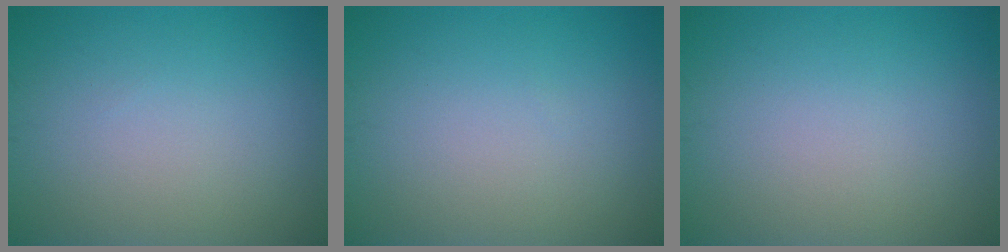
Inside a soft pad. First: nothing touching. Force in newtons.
{"total": 0.0}
{"total": 0.0}